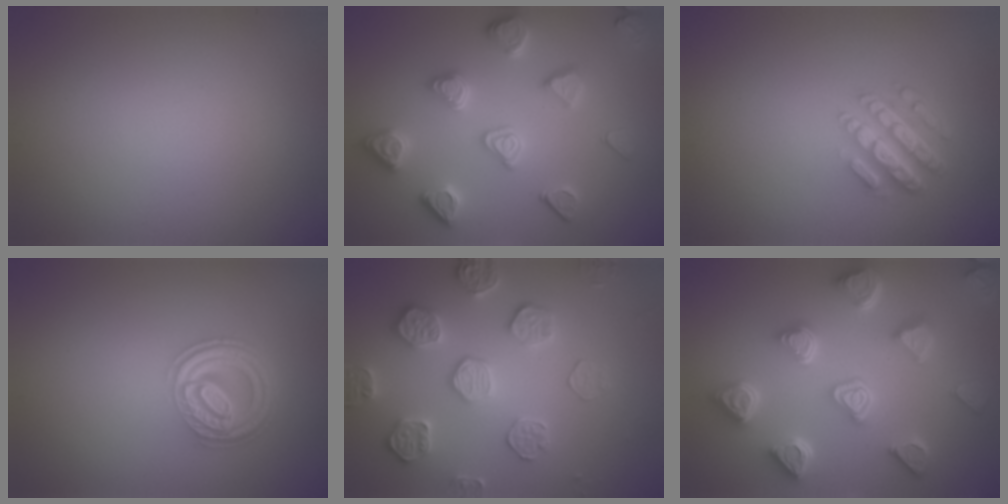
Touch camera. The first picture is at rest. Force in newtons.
{"total": 4.4, "press": 4.1, "slide": 1.5}
{"total": 4.4, "press": 3.2, "slide": 3.0}
{"total": 4.6, "press": 3.4, "slide": 3.0}
{"total": 4.5, "press": 4.4, "slide": 0.8}
{"total": 6.9, "press": 5.7, "slide": 3.9}